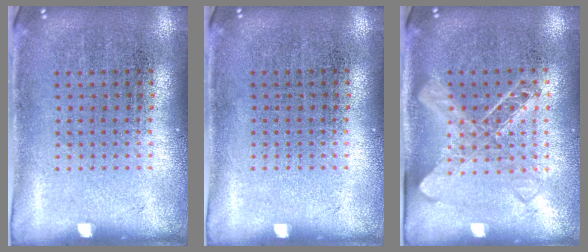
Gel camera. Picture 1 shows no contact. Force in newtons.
{"total": 0.0}
{"total": 1.6, "press": 1.5, "slide": 0.6}